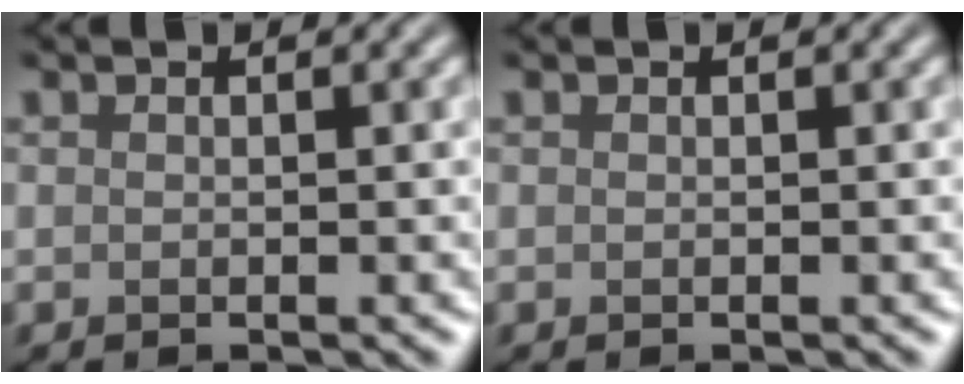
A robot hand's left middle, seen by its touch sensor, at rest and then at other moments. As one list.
[{"total": 0.0}]